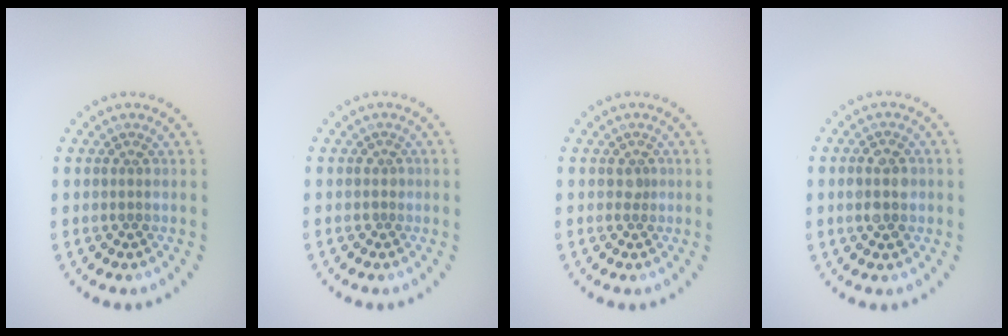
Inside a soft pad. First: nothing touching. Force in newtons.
{"total": 0.5, "press": 0.3, "slide": 0.5}
{"total": 0.8, "press": 0.5, "slide": 0.5}
{"total": 2.1, "press": 2.1, "slide": 0.2}